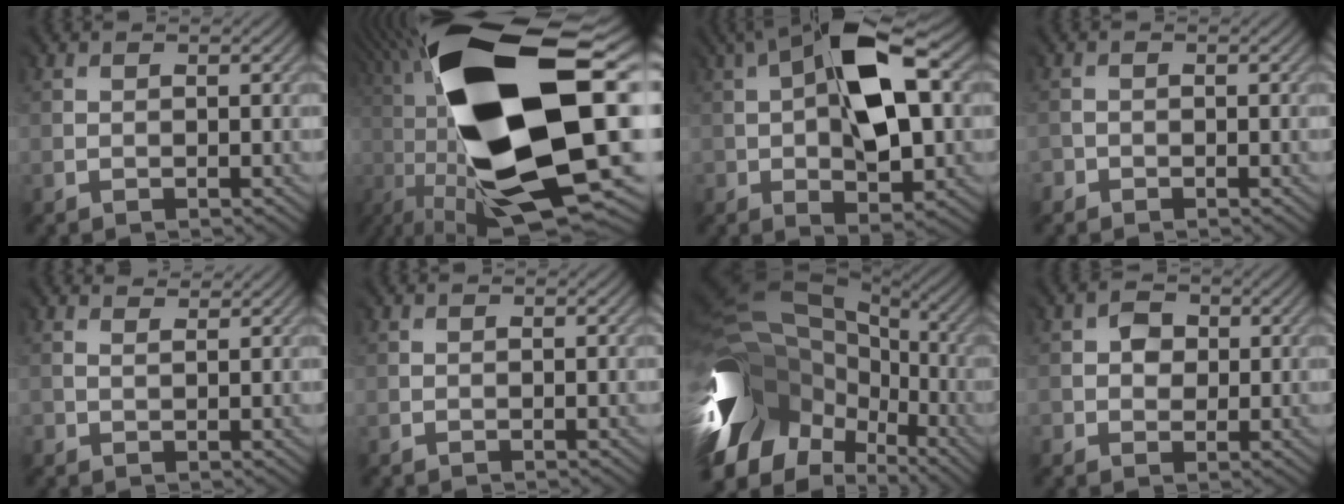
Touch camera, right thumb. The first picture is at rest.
{"total": 21.0, "force": [-0.7, 8.1, 19.4], "torque": [-0.386, -0.013, -0.009]}
{"total": 12.1, "force": [1.9, 6.0, 10.3], "torque": [-0.183, 0.004, 0.033]}
{"total": 1.1, "force": [-1.0, 0.4, -0.4], "torque": [0.008, 0.000, -0.021]}
{"total": 1.4, "force": [1.2, 0.5, 0.6], "torque": [-0.015, 0.002, 0.021]}
{"total": 0.0}
{"total": 17.6, "force": [-4.3, 13.0, 11.0], "torque": [-0.246, -0.019, -0.066]}
{"total": 2.4, "force": [0.4, 2.3, 0.7], "torque": [-0.009, 0.002, 0.004]}